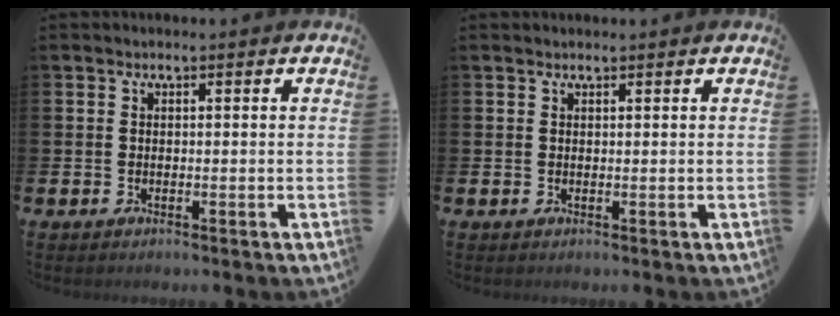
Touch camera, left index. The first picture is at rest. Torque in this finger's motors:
{"motor_torque": [-0.13, 0.15, -0.38, -0.05]}